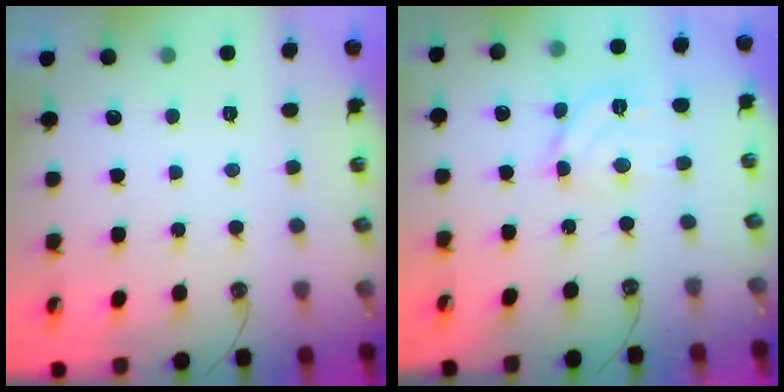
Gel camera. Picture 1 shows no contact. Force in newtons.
{"total": 10.9, "press": 10.8, "slide": 1.4}